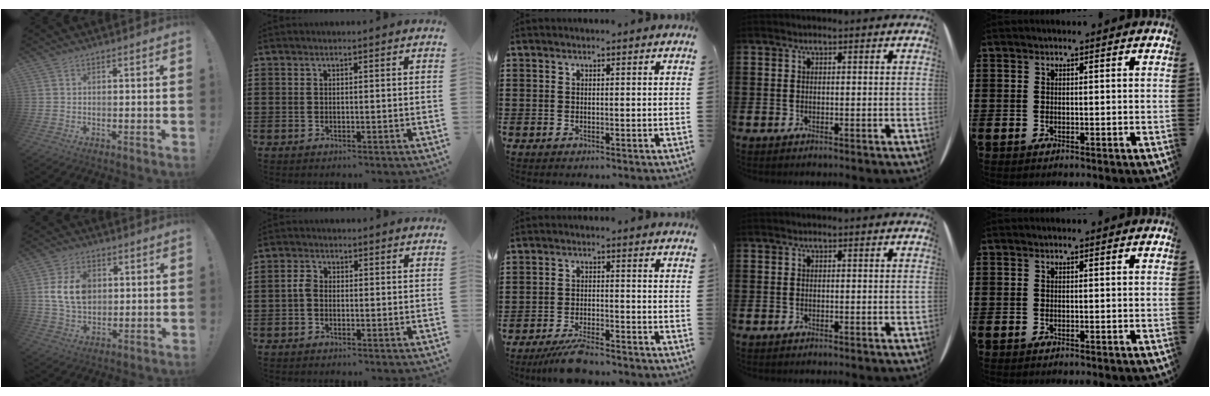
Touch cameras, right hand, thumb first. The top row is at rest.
{"thumb": {"total": 11.4, "force": [2.0, 8.2, 7.6], "torque": [-0.140, 0.005, 0.038]}, "index": {"total": 1.9, "force": [-0.6, 1.2, 1.4], "torque": [-0.044, -0.005, -0.016]}, "middle": {"total": 4.9, "force": [-4.3, 0.5, 2.1], "torque": [-0.039, -0.001, -0.083]}}